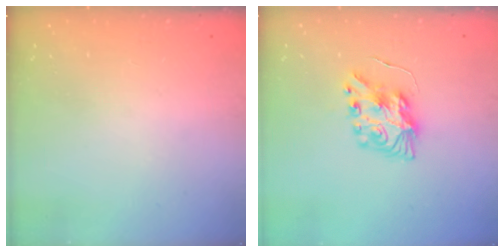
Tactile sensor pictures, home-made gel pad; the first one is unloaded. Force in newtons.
{"total": 8.7, "press": 8.7, "slide": 0.3}